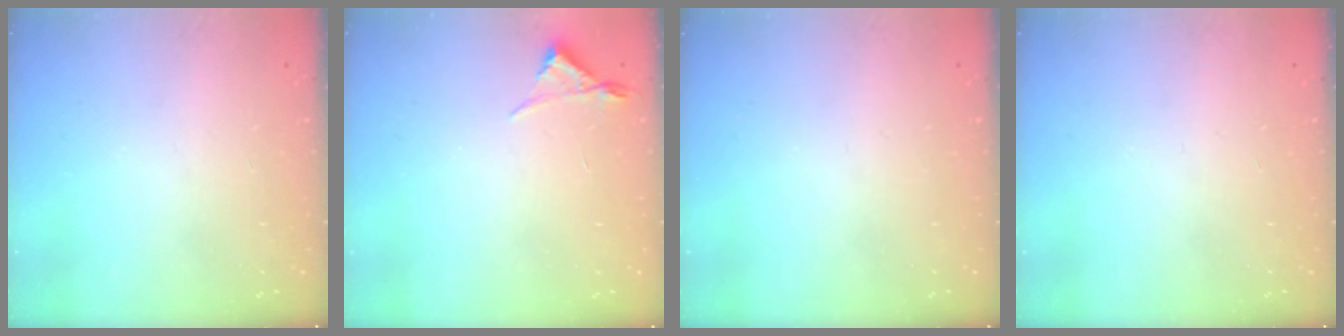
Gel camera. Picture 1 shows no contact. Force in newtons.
{"total": 4.2, "press": 4.1, "slide": 0.5}
{"total": 0.0}
{"total": 0.0}